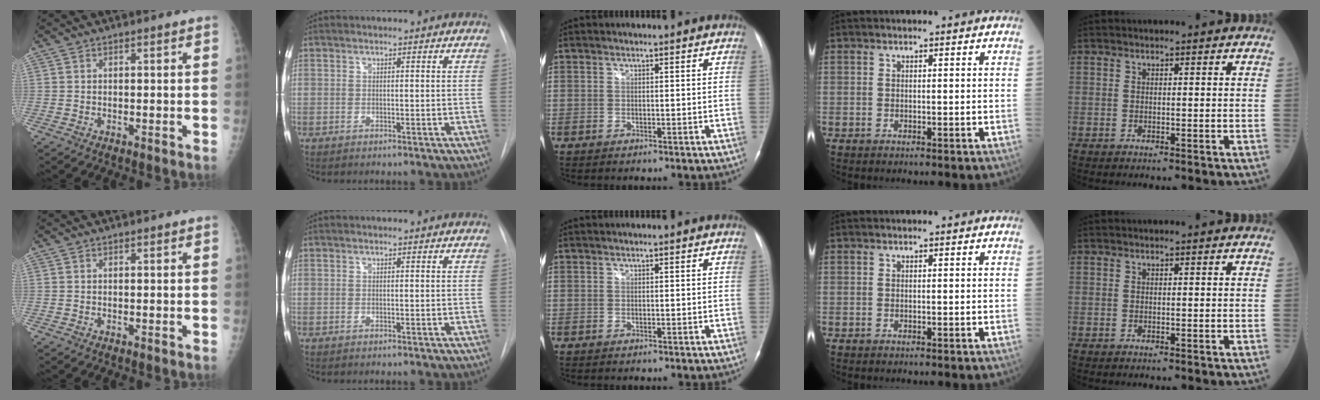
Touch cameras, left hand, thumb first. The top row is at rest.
{}